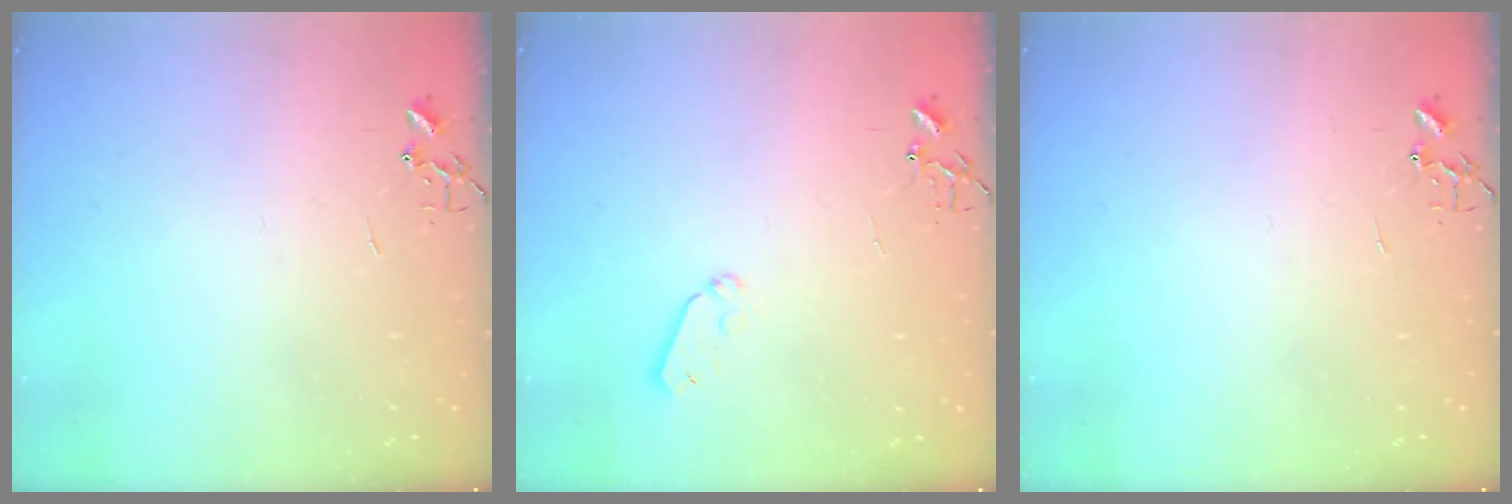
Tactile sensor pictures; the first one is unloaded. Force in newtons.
{"total": 5.7, "press": 5.7, "slide": 0.5}
{"total": 0.0}